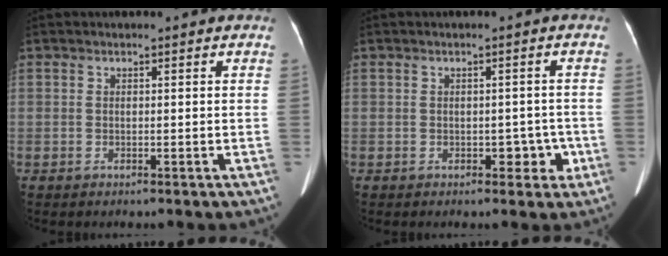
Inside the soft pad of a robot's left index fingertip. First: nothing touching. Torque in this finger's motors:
{"motor_torque": [-0.05, -0.01, -0.01, -0.01]}